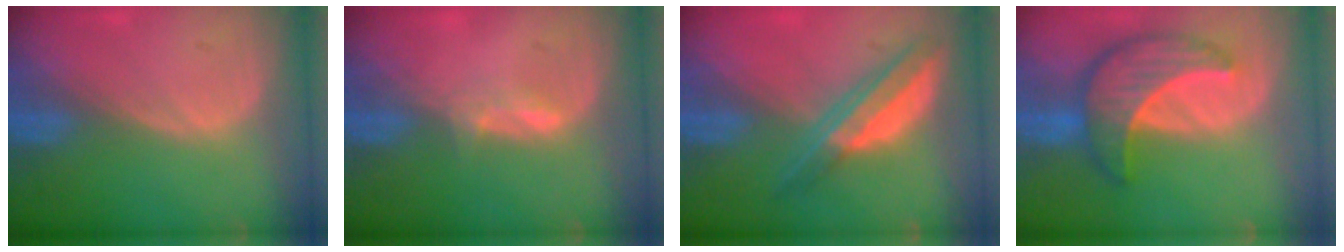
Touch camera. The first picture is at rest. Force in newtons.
{"total": 1.7, "press": 1.7, "slide": 0.6}
{"total": 6.7, "press": 5.6, "slide": 3.7}
{"total": 8.9, "press": 8.9, "slide": 0.8}